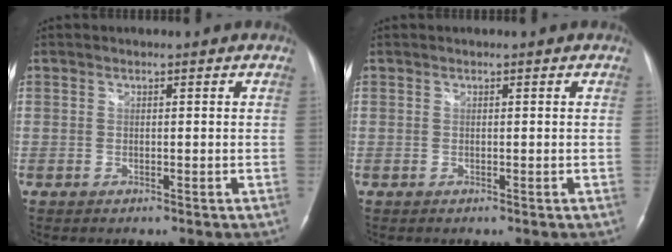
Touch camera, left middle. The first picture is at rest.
{"total": 0.0}